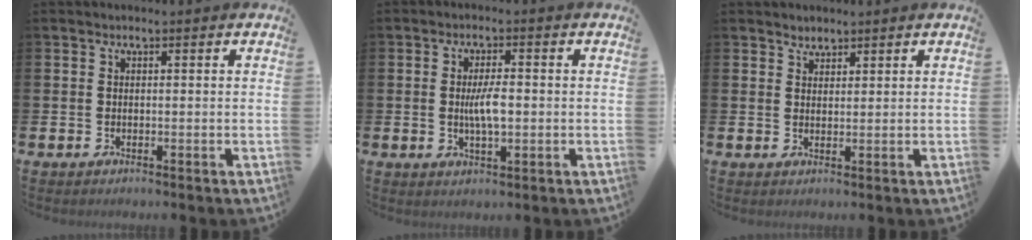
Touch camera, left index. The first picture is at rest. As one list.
[{"total": 4.1, "force": [0.0, 1.4, 3.8], "torque": [-0.065, 0.001, -0.003]}, {"total": 2.0, "force": [1.9, 0.7, -0.1], "torque": [0.012, -0.005, 0.034]}]